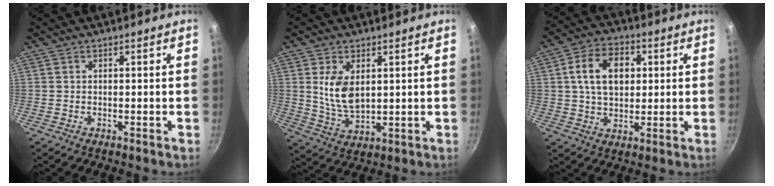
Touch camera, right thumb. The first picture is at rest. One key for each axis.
{"total": 8.4, "fx": 2.1, "fy": 4.7, "fz": 6.6, "tx": -0.119, "ty": -0.023, "tz": 0.050}
{"total": 11.7, "fx": 2.3, "fy": 8.1, "fz": 8.2, "tx": -0.120, "ty": 0.010, "tz": 0.032}